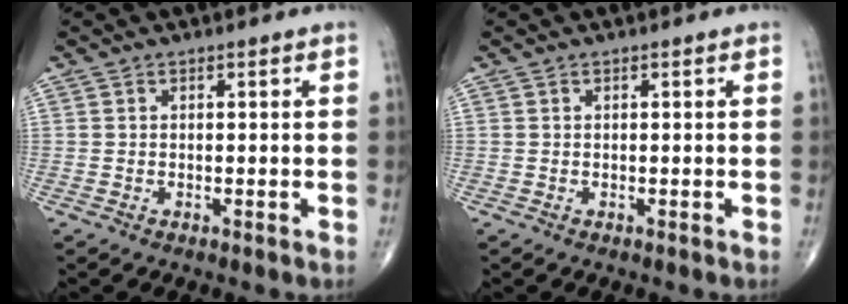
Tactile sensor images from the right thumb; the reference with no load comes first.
{"total": 0.0}